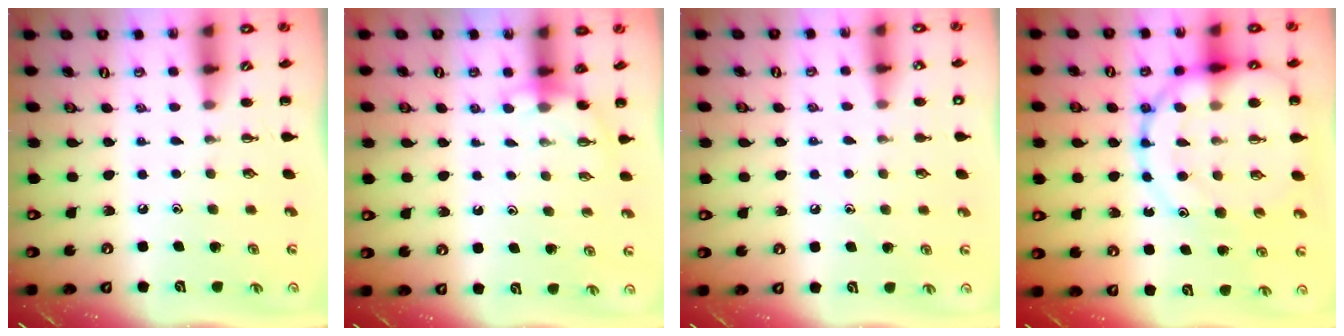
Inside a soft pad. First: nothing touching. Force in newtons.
{"total": 3.6, "press": 3.6, "slide": 0.3}
{"total": 6.9, "press": 6.6, "slide": 1.9}
{"total": 20.7, "press": 20.5, "slide": 2.6}